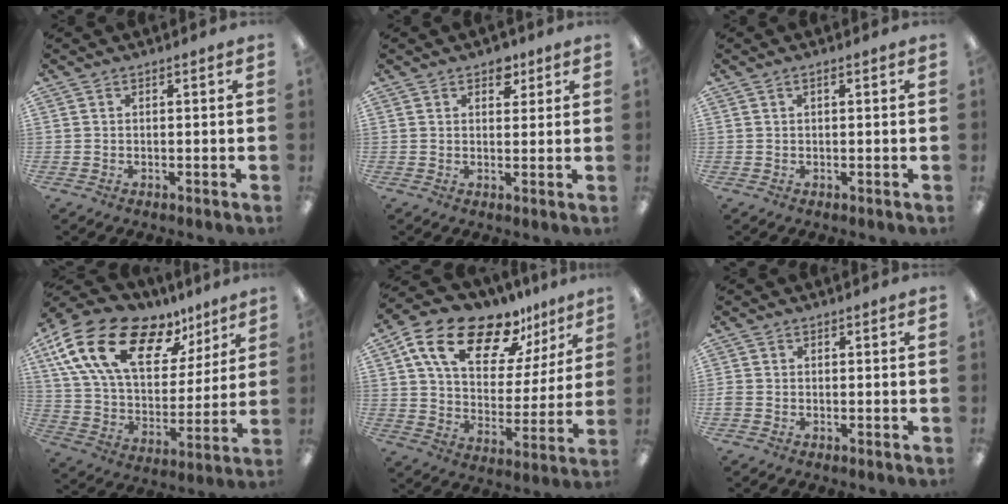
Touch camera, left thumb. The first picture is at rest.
{"total": 3.7, "force": [2.3, 2.5, 1.3], "torque": [0.000, -0.009, 0.036]}
{"total": 0.8, "force": [0.3, 0.3, 0.7], "torque": [-0.015, 0.004, 0.005]}
{"total": 21.6, "force": [12.3, 11.4, 13.5], "torque": [-0.259, -0.057, 0.221]}
{"total": 18.5, "force": [12.5, 9.8, 9.5], "torque": [-0.161, -0.071, 0.220]}
{"total": 1.0, "force": [-0.6, 0.8, 0.0], "torque": [0.003, 0.002, -0.011]}